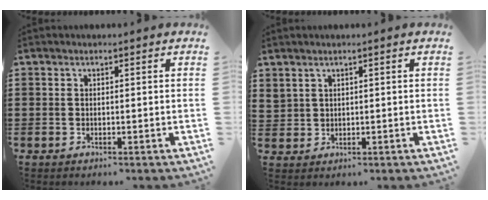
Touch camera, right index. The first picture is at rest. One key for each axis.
{"total": 1.7, "fx": 1.4, "fy": 1.0, "fz": 0.3, "tx": -0.011, "ty": 0.005, "tz": 0.027}